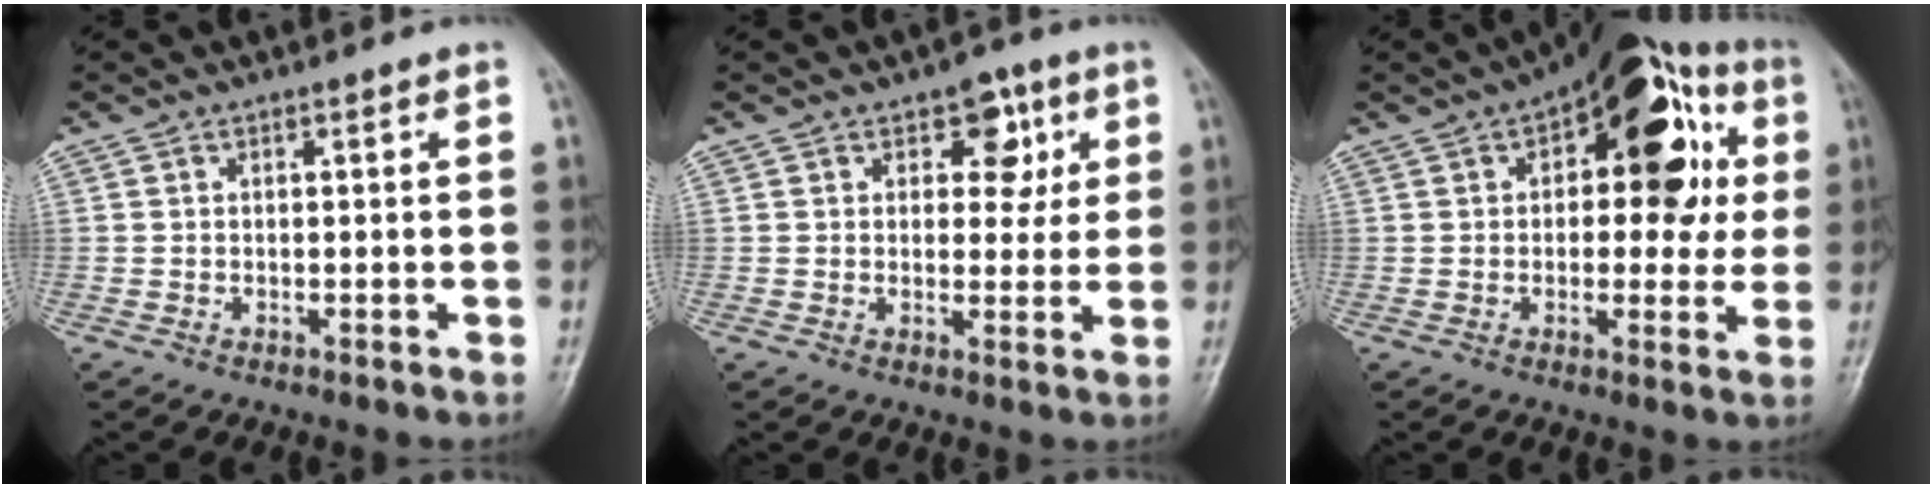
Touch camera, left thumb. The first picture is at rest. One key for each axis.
{"total": 6.5, "fx": 2.6, "fy": 4.3, "fz": 4.2, "tx": -0.013, "ty": -0.007, "tz": 0.027}
{"total": 20.0, "fx": 5.2, "fy": 10.4, "fz": 16.2, "tx": -0.156, "ty": 0.021, "tz": 0.059}